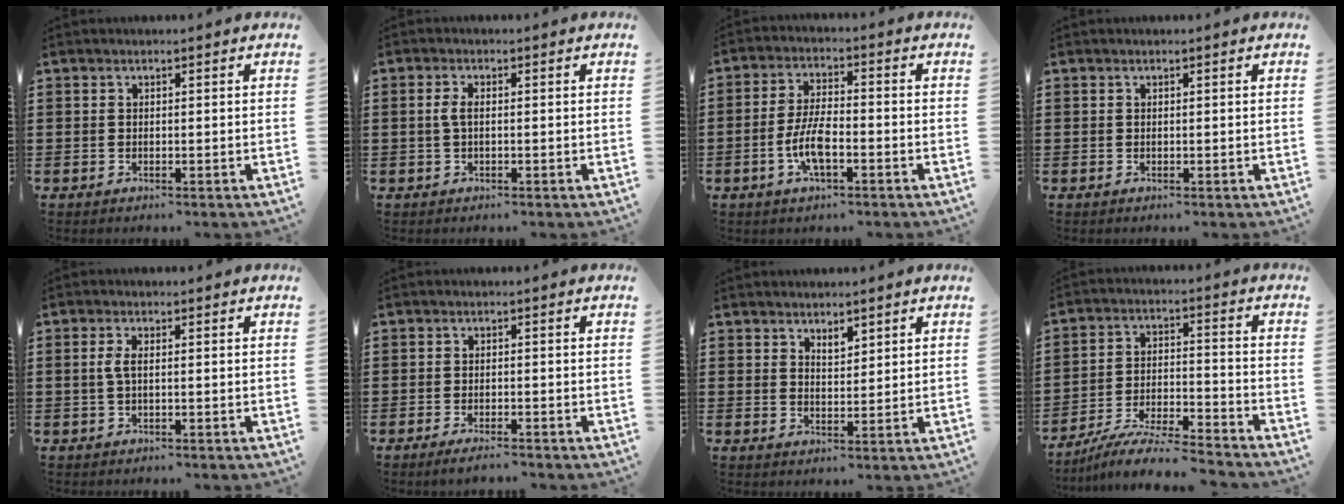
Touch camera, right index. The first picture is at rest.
{"total": 2.3, "force": [0.0, 0.9, 2.1], "torque": [-0.056, -0.003, -0.006]}
{"total": 6.6, "force": [-2.3, 2.1, 5.8], "torque": [-0.138, -0.008, -0.051]}
{"total": 0.0}
{"total": 2.2, "force": [-0.1, 0.8, 2.0], "torque": [-0.053, -0.005, -0.007]}
{"total": 1.7, "force": [-1.5, 0.1, 0.9], "torque": [-0.016, 0.000, -0.028]}
{"total": 2.4, "force": [2.1, 1.0, 0.6], "torque": [-0.009, 0.001, 0.037]}
{"total": 7.9, "force": [-7.4, 0.0, 2.6], "torque": [-0.050, 0.003, -0.147]}